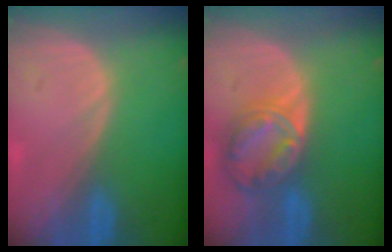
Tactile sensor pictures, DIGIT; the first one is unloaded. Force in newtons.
{"total": 8.3, "press": 7.1, "slide": 4.4}